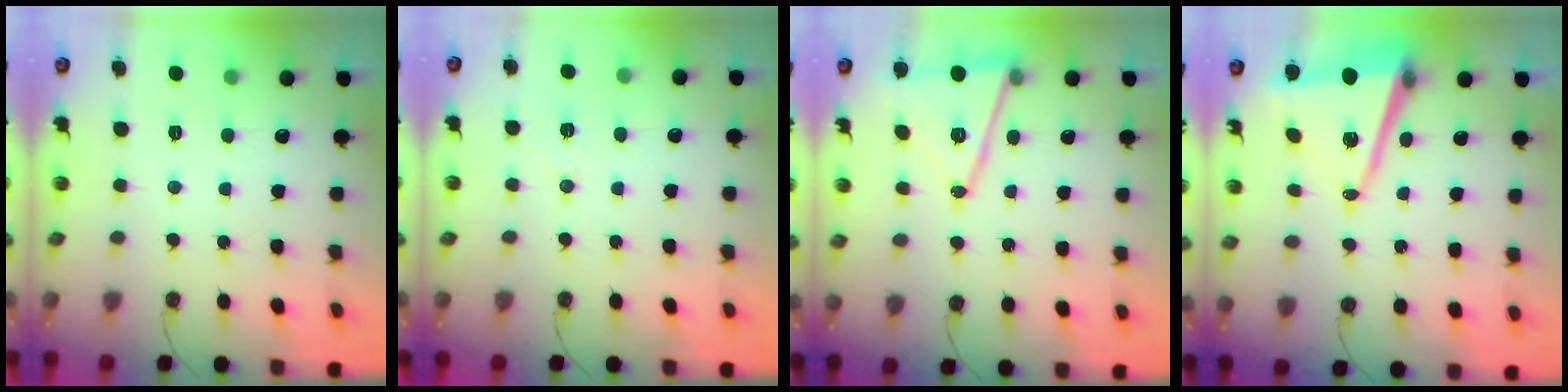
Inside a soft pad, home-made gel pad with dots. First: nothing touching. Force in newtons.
{"total": 6.0, "press": 6.0, "slide": 1.0}
{"total": 13.1, "press": 12.6, "slide": 3.7}
{"total": 12.1, "press": 11.7, "slide": 2.9}